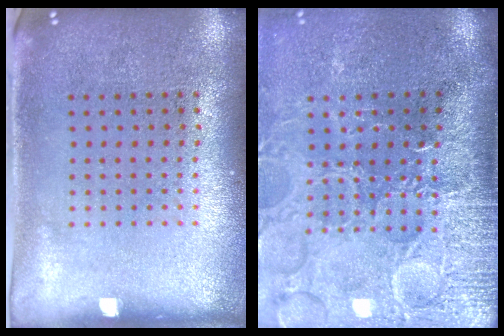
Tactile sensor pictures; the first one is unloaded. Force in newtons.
{"total": 4.4, "press": 3.8, "slide": 2.2}